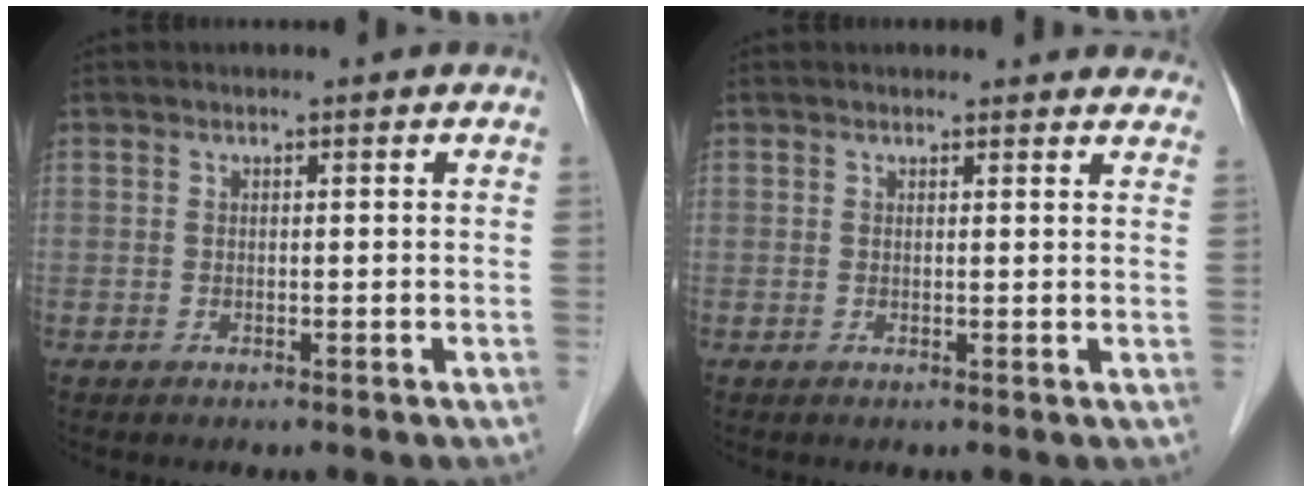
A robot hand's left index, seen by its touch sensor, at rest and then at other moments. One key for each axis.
{"total": 7.0, "fx": 6.6, "fy": 2.0, "fz": 1.2, "tx": 0.012, "ty": 0.004, "tz": 0.049}